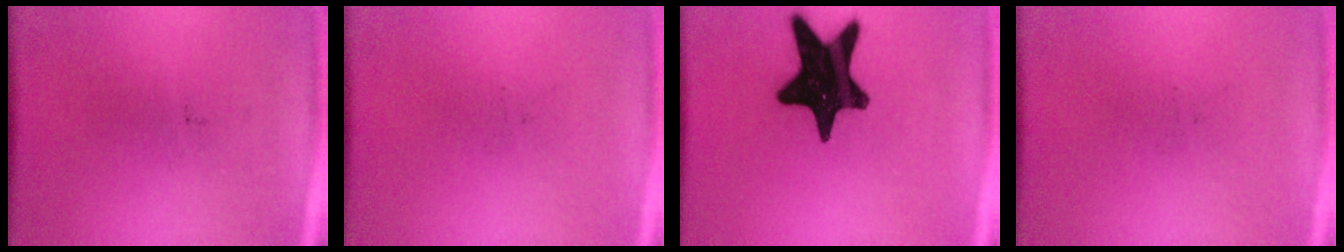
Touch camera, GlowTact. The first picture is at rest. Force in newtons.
{"total": 0.0}
{"total": 19.1}
{"total": 0.0}